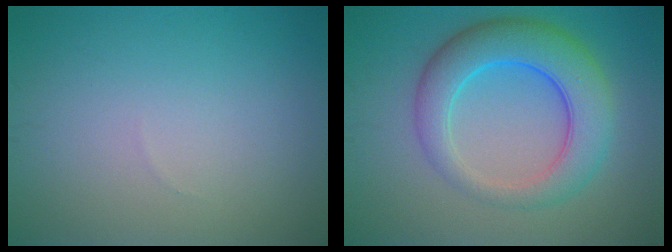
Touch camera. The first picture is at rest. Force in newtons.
{"total": 7.3, "press": 7.2, "slide": 0.4}